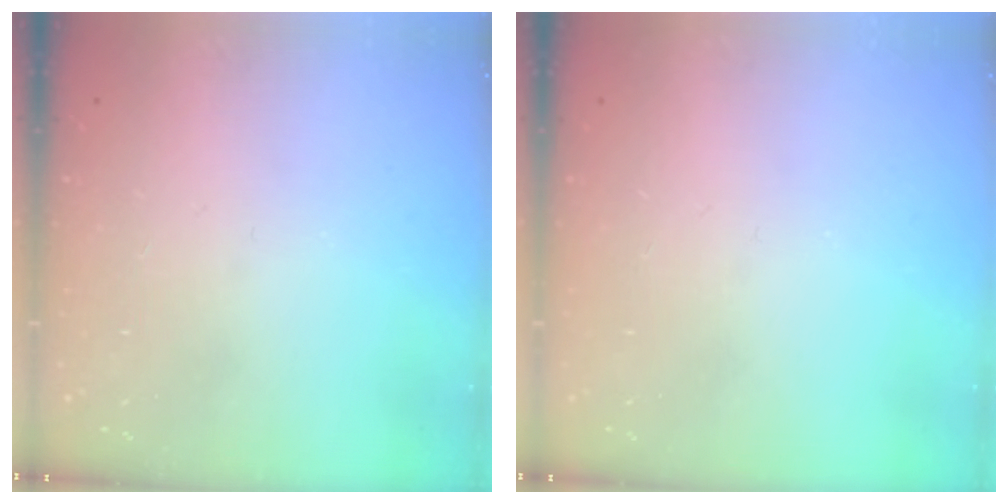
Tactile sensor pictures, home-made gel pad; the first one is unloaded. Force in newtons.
{"total": 0.0}